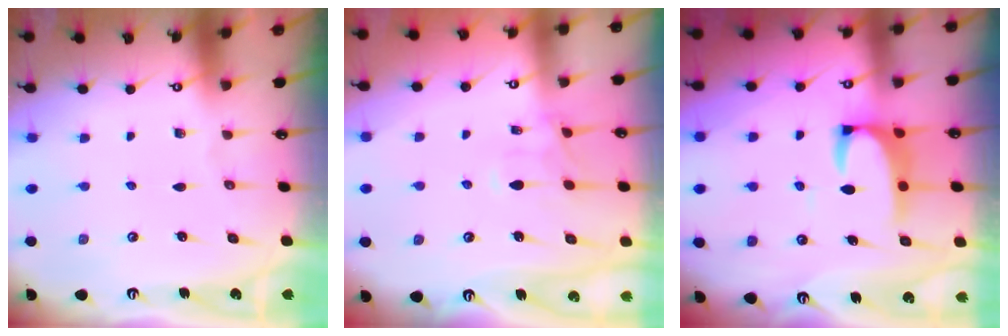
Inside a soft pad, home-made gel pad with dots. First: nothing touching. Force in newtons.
{"total": 1.7, "press": 1.1, "slide": 1.2}
{"total": 2.4, "press": 2.2, "slide": 0.9}